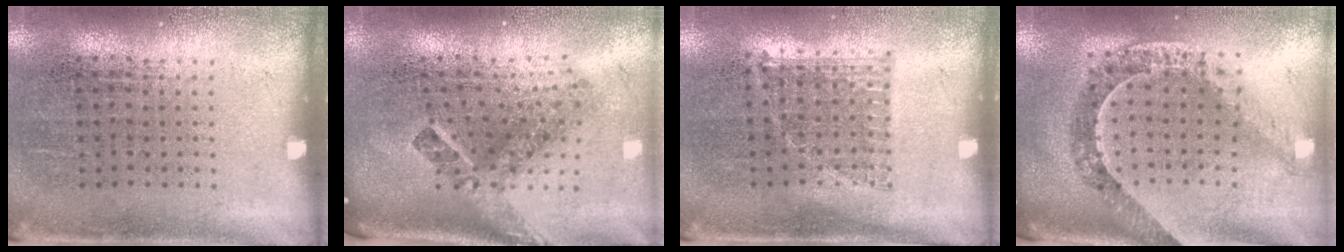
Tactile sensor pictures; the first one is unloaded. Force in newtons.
{"total": 2.8, "press": 1.6, "slide": 2.2}
{"total": 0.8, "press": 0.7, "slide": 0.2}
{"total": 1.2, "press": 1.2, "slide": 0.4}